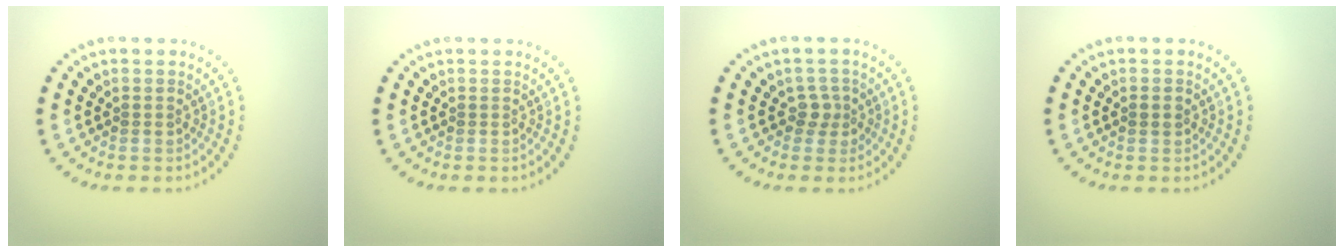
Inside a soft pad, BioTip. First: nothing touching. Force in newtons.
{"total": 0.0}
{"total": 1.7, "press": 1.2, "slide": 1.1}
{"total": 1.1, "press": 1.0, "slide": 0.2}